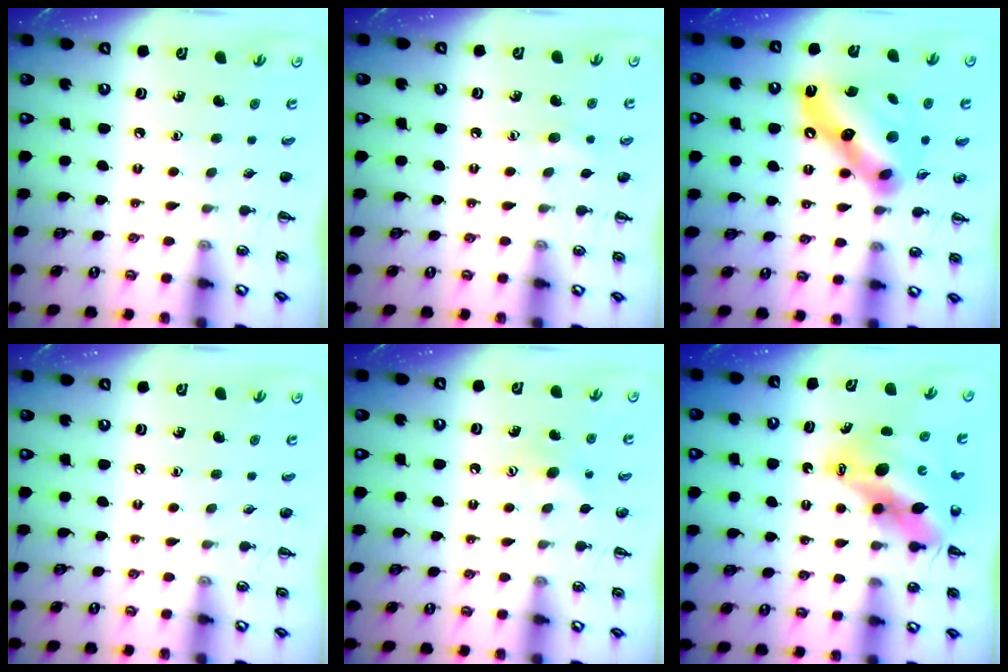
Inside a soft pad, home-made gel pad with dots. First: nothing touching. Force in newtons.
{"total": 5.2, "press": 5.1, "slide": 1.2}
{"total": 17.1, "press": 17.0, "slide": 1.5}
{"total": 0.0}
{"total": 6.8, "press": 6.6, "slide": 1.4}
{"total": 13.3, "press": 12.9, "slide": 3.1}